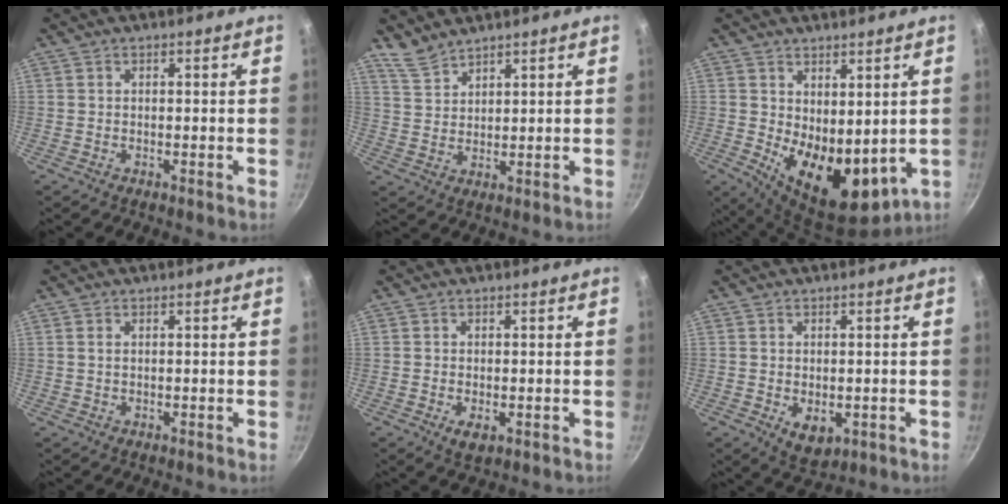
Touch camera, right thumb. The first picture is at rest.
{"total": 4.4, "force": [4.1, 1.3, 1.0], "torque": [-0.018, -0.017, 0.090]}
{"total": 12.9, "force": [1.0, 7.4, 10.6], "torque": [-0.132, -0.040, 0.039]}
{"total": 0.8, "force": [0.3, 0.5, 0.6], "torque": [-0.011, 0.001, 0.004]}
{"total": 2.8, "force": [-0.7, 1.5, 2.2], "torque": [-0.037, -0.009, -0.008]}
{"total": 4.9, "force": [-0.8, 3.3, 3.6], "torque": [-0.048, -0.011, -0.001]}